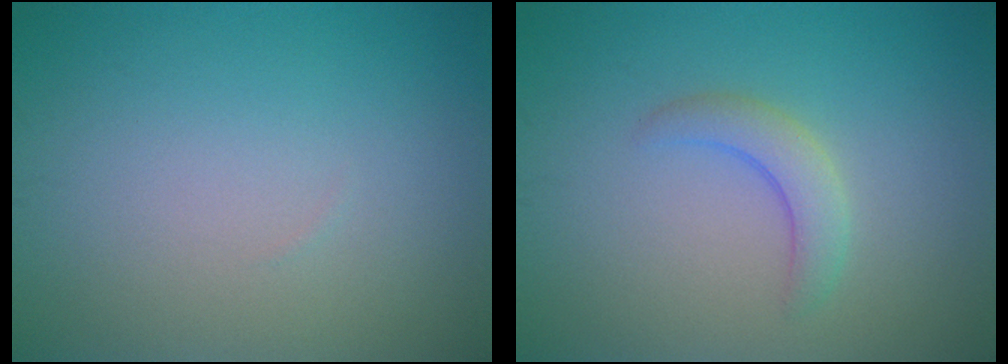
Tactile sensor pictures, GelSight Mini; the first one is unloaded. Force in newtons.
{"total": 2.4, "press": 2.4, "slide": 0.3}